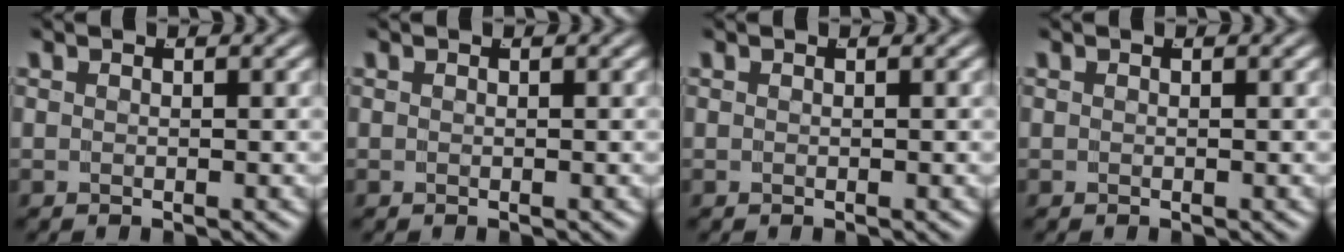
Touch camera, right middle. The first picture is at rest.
{"total": 0.0}
{"total": 0.0}
{"total": 0.0}